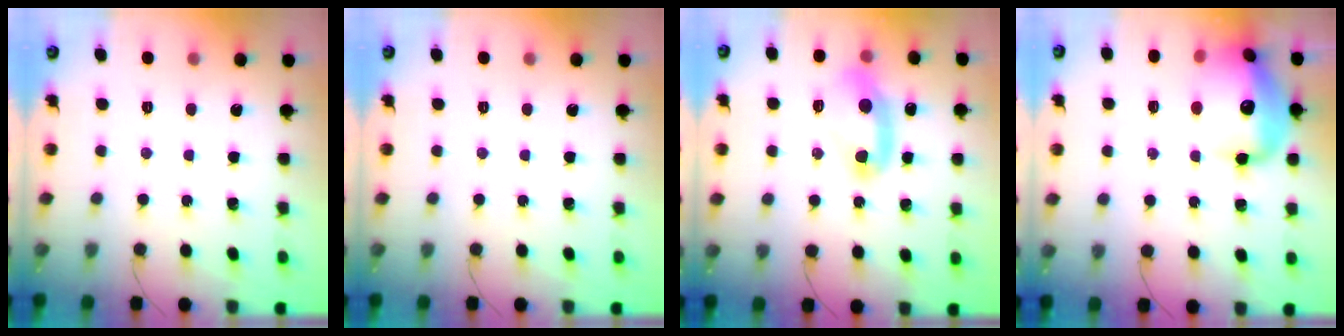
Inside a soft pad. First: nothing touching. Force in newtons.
{"total": 0.0}
{"total": 14.4, "press": 10.9, "slide": 9.5}
{"total": 18.7, "press": 18.5, "slide": 2.3}